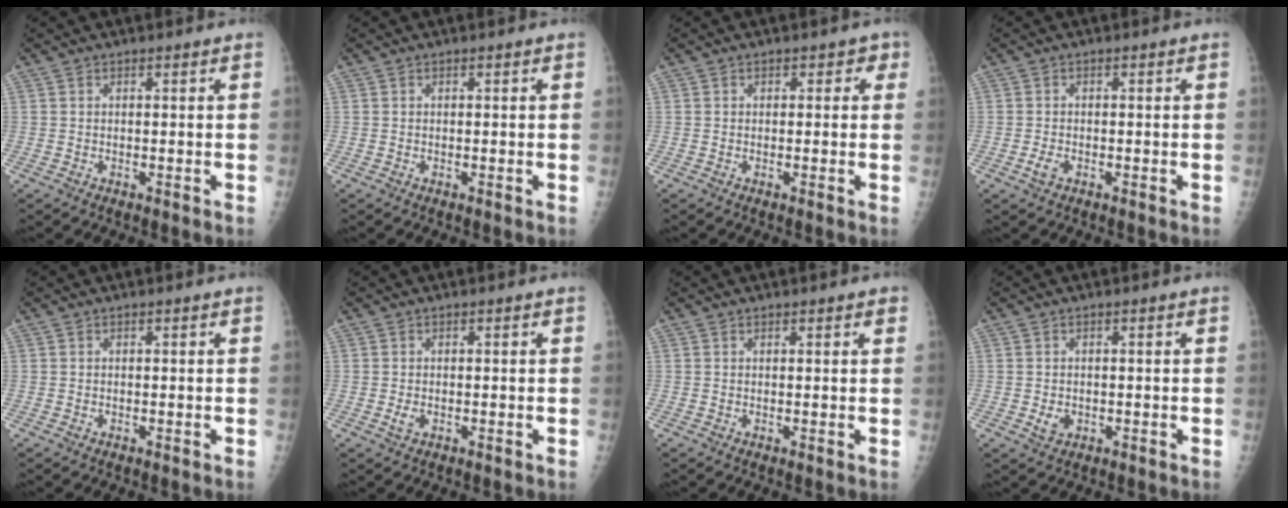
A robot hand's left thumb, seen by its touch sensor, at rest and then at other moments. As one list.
[{"total": 0.0}, {"total": 2.1, "force": [0.6, 1.8, 0.9], "torque": [0.019, 0.005, -0.003]}, {"total": 1.9, "force": [-0.8, 1.1, 1.2], "torque": [-0.026, 0.001, -0.017]}, {"total": 0.0}, {"total": 1.6, "force": [-0.4, 1.1, 1.2], "torque": [-0.023, -0.003, -0.008]}, {"total": 1.3, "force": [0.8, 0.5, 0.8], "torque": [-0.006, -0.002, 0.009]}, {"total": 2.4, "force": [-0.5, 1.9, 1.4], "torque": [-0.018, 0.000, -0.003]}]